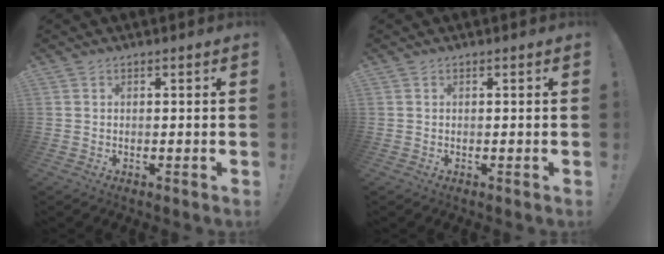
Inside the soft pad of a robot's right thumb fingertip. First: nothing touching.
{"total": 0.0}